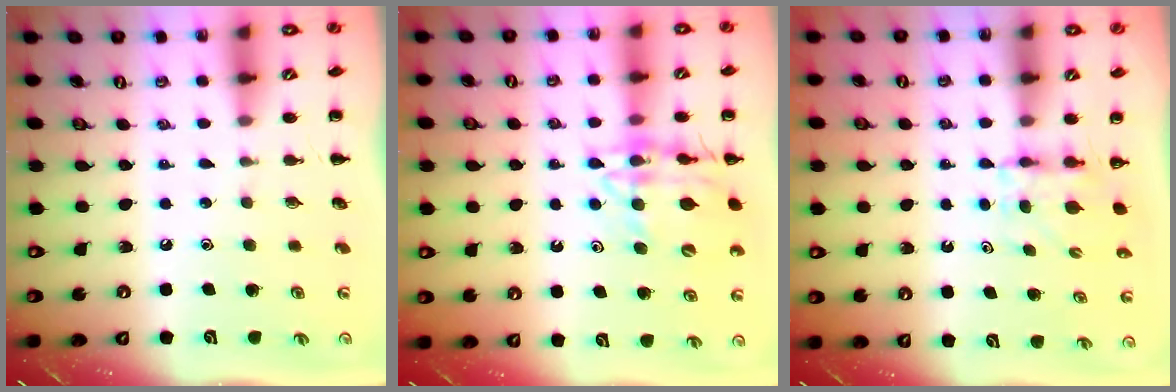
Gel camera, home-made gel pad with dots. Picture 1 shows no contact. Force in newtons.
{"total": 14.9, "press": 14.7, "slide": 2.4}
{"total": 4.9, "press": 4.9, "slide": 0.3}